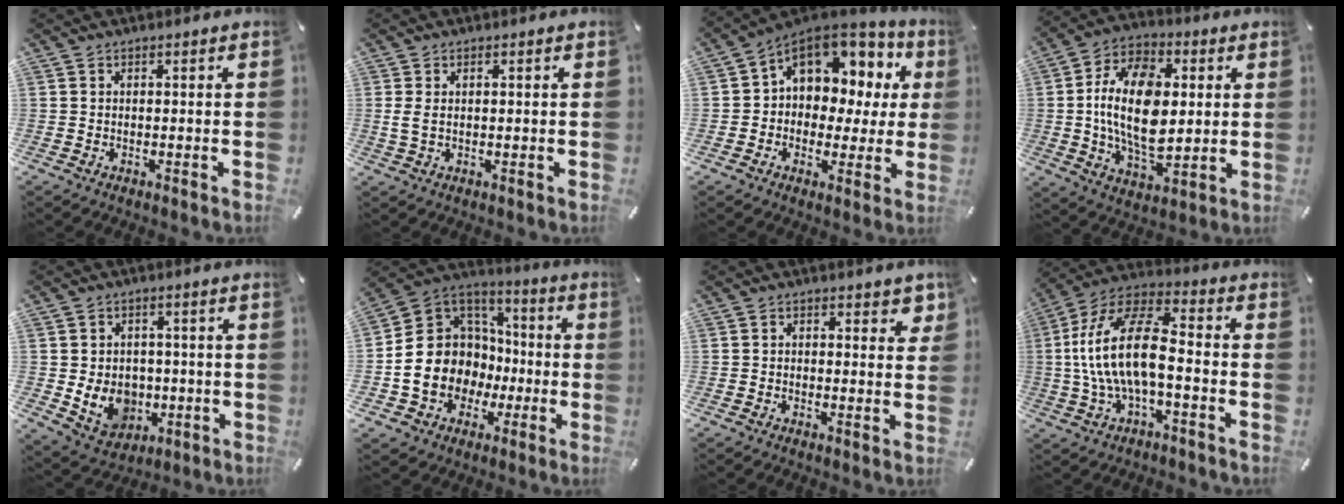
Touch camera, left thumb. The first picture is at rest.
{"total": 2.4, "force": [0.4, 1.3, 2.0], "torque": [-0.047, 0.000, 0.005]}
{"total": 11.3, "force": [4.8, 8.5, 5.8], "torque": [-0.097, -0.036, 0.091]}
{"total": 17.7, "force": [1.3, 11.1, 13.7], "torque": [-0.293, 0.005, 0.019]}
{"total": 9.0, "force": [-1.6, 7.7, 4.5], "torque": [-0.092, 0.012, -0.024]}
{"total": 15.8, "force": [-4.3, 14.0, 5.8], "torque": [-0.134, 0.006, -0.071]}
{"total": 2.9, "force": [0.9, 1.8, 2.1], "torque": [-0.012, -0.006, 0.007]}
{"total": 17.3, "force": [-2.4, 7.8, 15.2], "torque": [-0.313, 0.008, -0.045]}